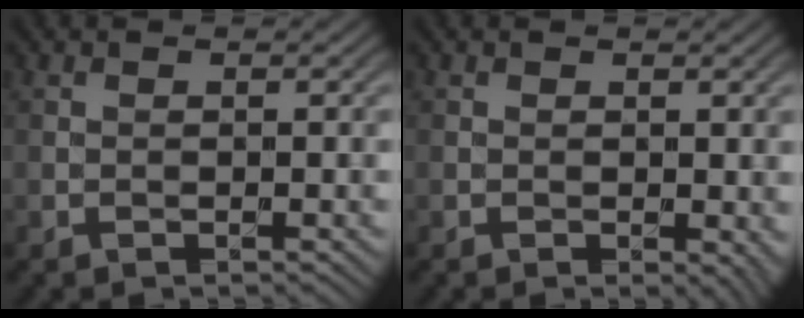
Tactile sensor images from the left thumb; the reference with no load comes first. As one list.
[{"total": 1.8, "force": [-0.2, 1.0, 1.5], "torque": [-0.016, -0.007, 0.001]}]